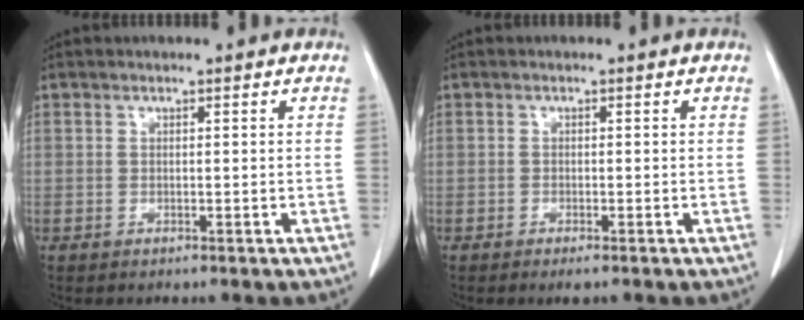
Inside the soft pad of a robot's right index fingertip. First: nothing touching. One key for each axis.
{"total": 1.4, "fx": -1.0, "fy": 0.2, "fz": 1.0, "tx": -0.016, "ty": -0.004, "tz": -0.013}